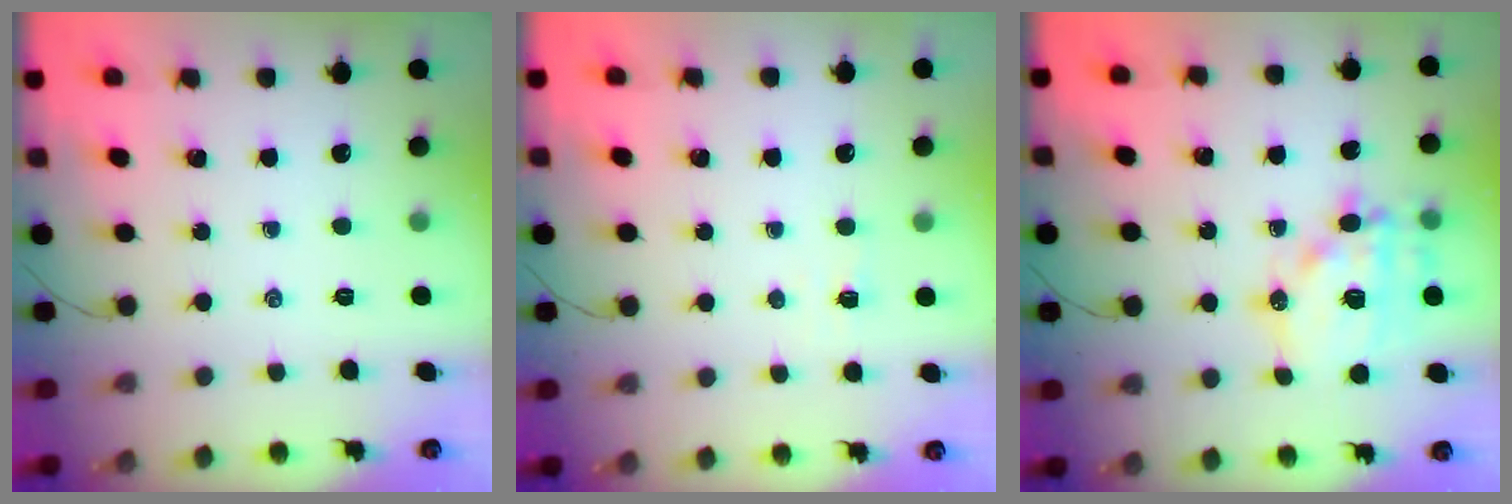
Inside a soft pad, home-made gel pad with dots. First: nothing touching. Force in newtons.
{"total": 1.2, "press": 1.1, "slide": 0.5}
{"total": 15.8, "press": 15.4, "slide": 3.4}